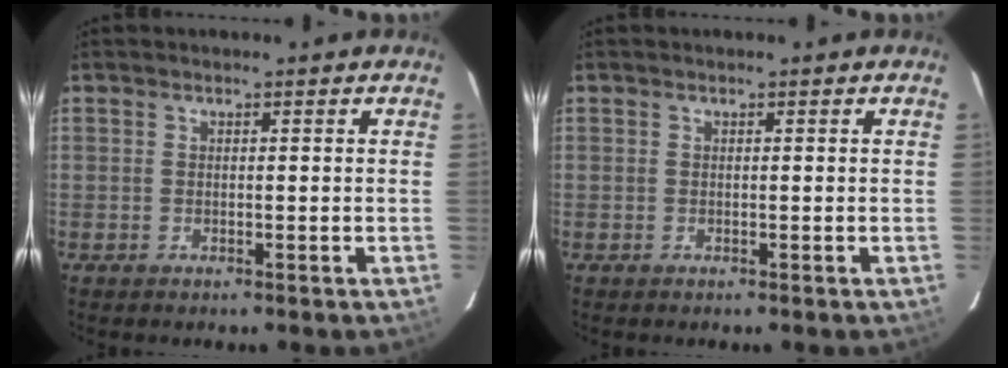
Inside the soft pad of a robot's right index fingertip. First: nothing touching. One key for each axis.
{"total": 0.0}